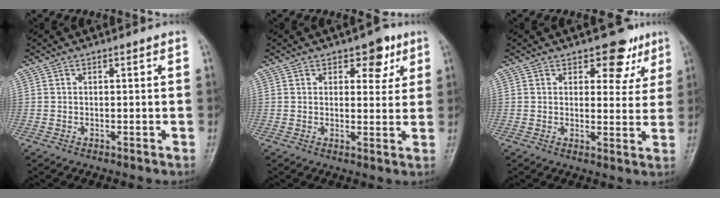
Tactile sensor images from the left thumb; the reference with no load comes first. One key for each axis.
{"total": 5.5, "fx": 3.0, "fy": 3.3, "fz": 3.2, "tx": -0.010, "ty": -0.012, "tz": 0.037}
{"total": 7.4, "fx": 4.5, "fy": 4.2, "fz": 4.1, "tx": -0.011, "ty": -0.020, "tz": 0.056}